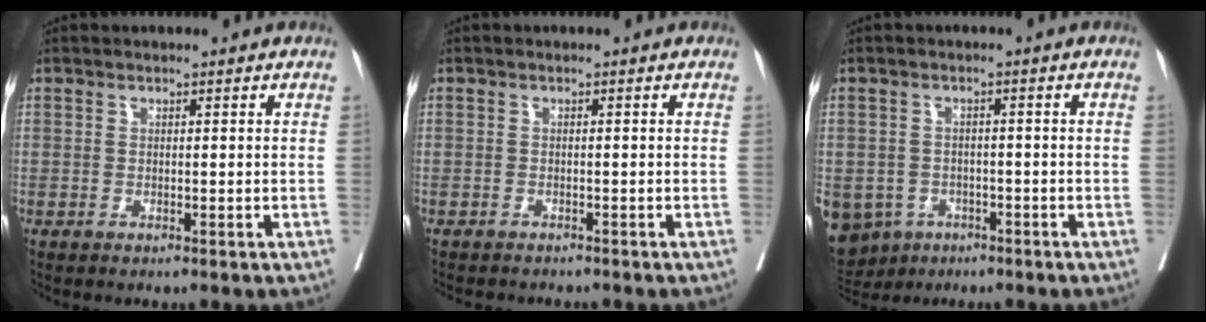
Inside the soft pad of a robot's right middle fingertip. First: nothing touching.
{"total": 4.2, "force": [-3.9, 1.1, 1.3], "torque": [-0.014, -0.004, -0.053]}
{"total": 11.5, "force": [-6.1, 9.2, 3.2], "torque": [-0.099, -0.003, -0.080]}